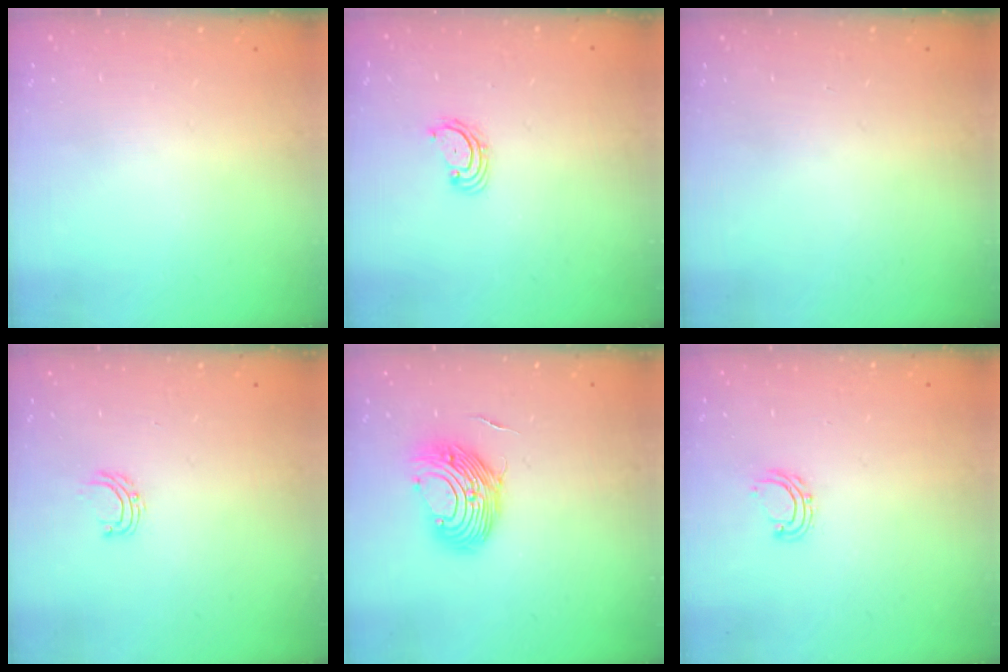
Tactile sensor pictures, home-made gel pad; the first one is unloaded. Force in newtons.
{"total": 3.1, "press": 3.1, "slide": 0.3}
{"total": 0.0}
{"total": 4.8, "press": 4.8, "slide": 0.3}
{"total": 13.4, "press": 13.4, "slide": 0.8}
{"total": 5.4, "press": 5.3, "slide": 0.7}